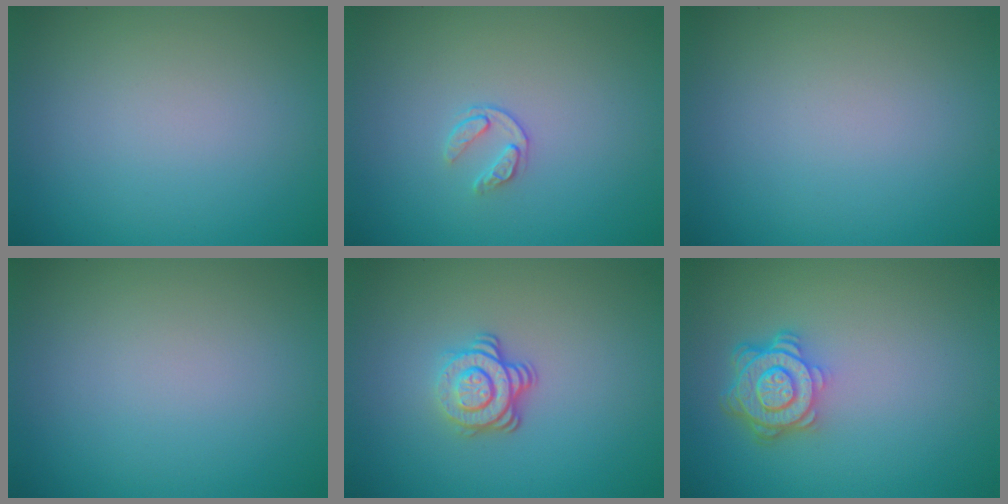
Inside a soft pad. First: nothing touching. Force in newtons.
{"total": 1.3, "press": 0.8, "slide": 1.1}
{"total": 0.0}
{"total": 0.0}
{"total": 3.5, "press": 2.6, "slide": 2.4}
{"total": 4.7, "press": 3.6, "slide": 3.1}